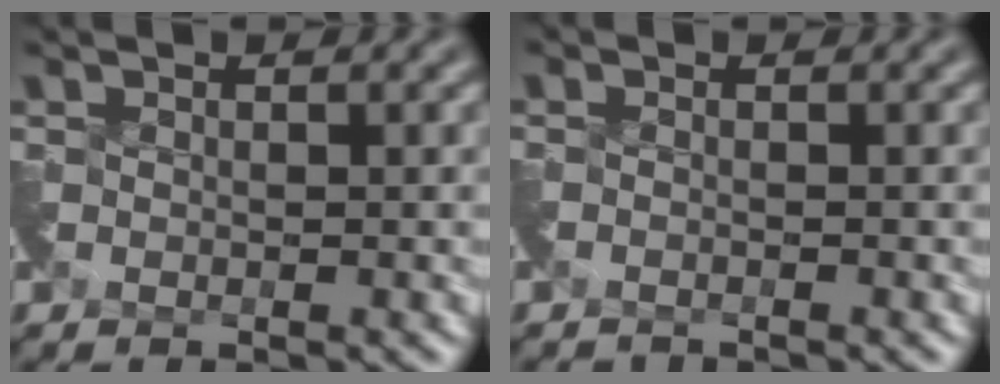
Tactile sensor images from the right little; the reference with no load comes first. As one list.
[{"total": 1.9, "force": [-1.8, -0.2, -0.7], "torque": [0.011, -0.020, -0.035]}]